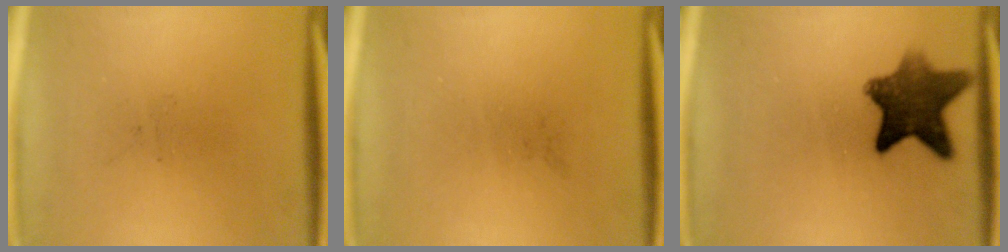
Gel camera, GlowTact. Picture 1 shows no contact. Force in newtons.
{"total": 0.0}
{"total": 9.8}